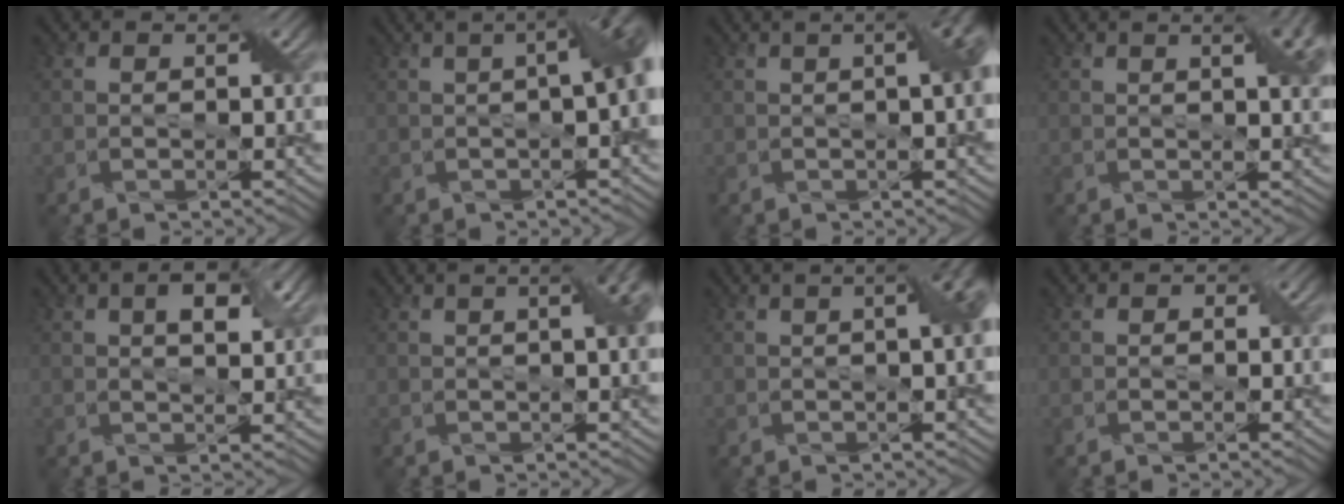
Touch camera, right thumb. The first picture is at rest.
{"total": 10.3, "force": [0.5, 4.2, 9.3], "torque": [-0.078, 0.033, -0.015]}
{"total": 7.6, "force": [0.9, 3.0, 6.9], "torque": [-0.047, 0.035, -0.005]}
{"total": 5.8, "force": [1.9, 2.1, 5.0], "torque": [-0.040, 0.012, 0.016]}
{"total": 4.6, "force": [1.7, 2.1, 3.7], "torque": [-0.062, 0.000, 0.029]}
{"total": 5.5, "force": [1.1, 2.1, 4.9], "torque": [-0.032, 0.023, 0.003]}
{"total": 6.7, "force": [0.8, 2.6, 6.1], "torque": [-0.040, 0.029, -0.003]}
{"total": 0.7, "force": [0.1, 0.7, 0.3], "torque": [0.000, -0.004, 0.003]}